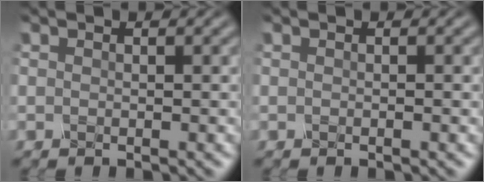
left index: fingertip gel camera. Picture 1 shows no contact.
{"total": 0.0}